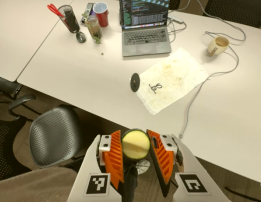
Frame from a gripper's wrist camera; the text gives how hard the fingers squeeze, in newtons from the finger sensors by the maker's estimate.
{"total": 8.3, "left": 8.0, "right": 8.6}